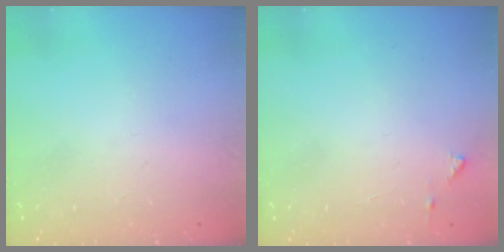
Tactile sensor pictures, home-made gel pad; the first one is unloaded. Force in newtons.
{"total": 4.1, "press": 4.1, "slide": 0.5}